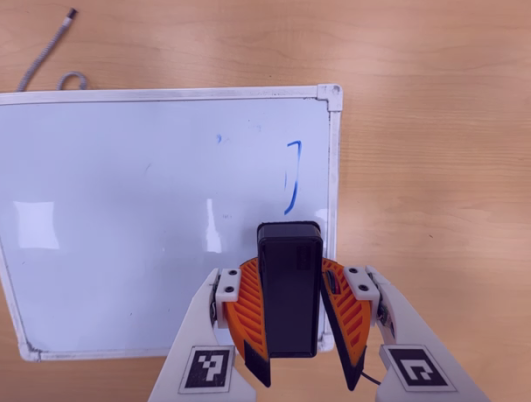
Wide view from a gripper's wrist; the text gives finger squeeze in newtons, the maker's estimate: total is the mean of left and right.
{"total": 8.4, "left": 8.1, "right": 8.6}